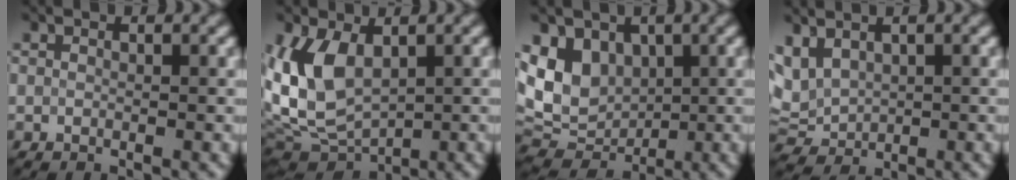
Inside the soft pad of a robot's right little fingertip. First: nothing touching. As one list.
[{"total": 6.6, "force": [1.4, 4.0, 5.0], "torque": [-0.107, -0.006, 0.025]}, {"total": 7.3, "force": [1.6, 5.6, 4.4], "torque": [-0.092, -0.005, 0.028]}, {"total": 4.3, "force": [1.5, 3.0, 2.6], "torque": [-0.060, 0.003, 0.036]}]